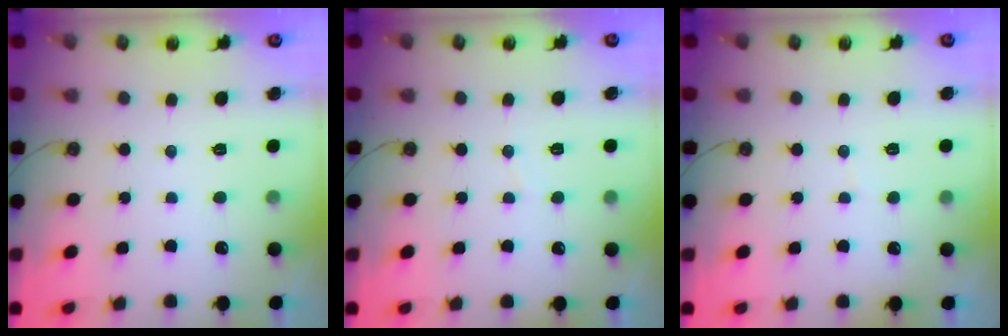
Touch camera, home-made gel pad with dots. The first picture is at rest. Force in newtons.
{"total": 3.0, "press": 2.9, "slide": 0.3}
{"total": 2.6, "press": 2.6, "slide": 0.2}